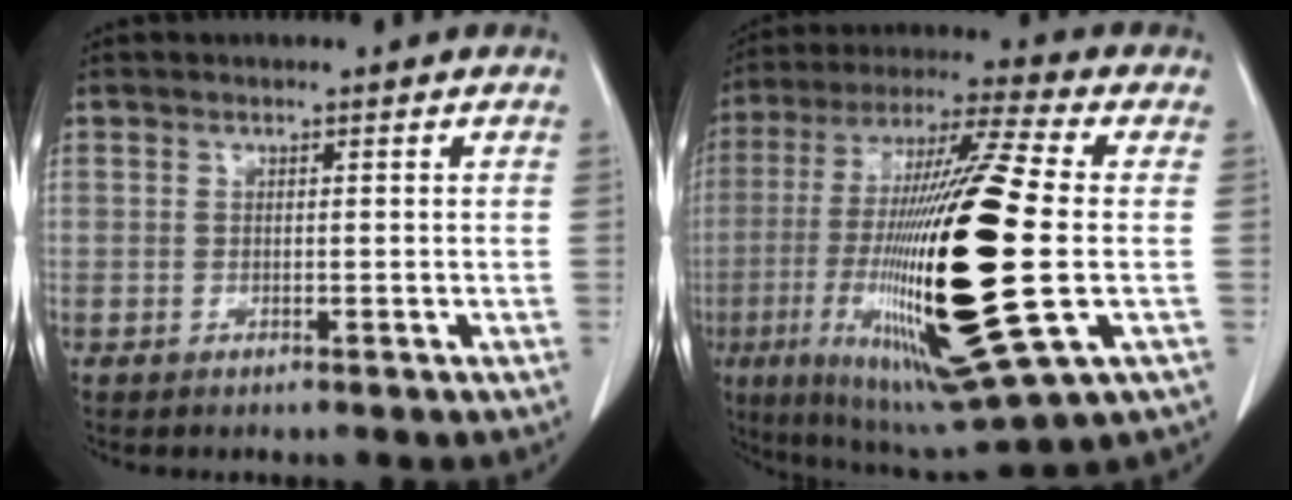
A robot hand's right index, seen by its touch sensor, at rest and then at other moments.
{"total": 28.2, "force": [-4.1, 2.9, 27.7], "torque": [-0.565, -0.036, -0.074]}